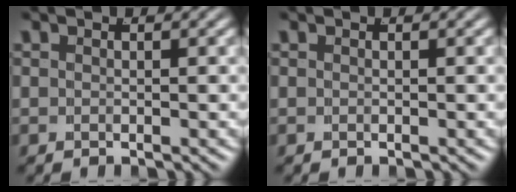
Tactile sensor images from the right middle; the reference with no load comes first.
{"total": 0.0}